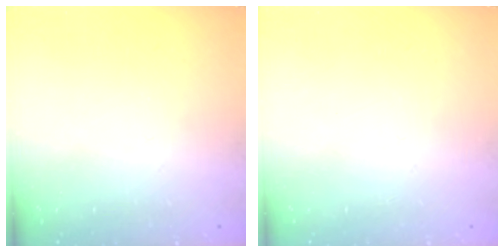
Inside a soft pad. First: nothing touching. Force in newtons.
{"total": 1.8, "press": 1.7, "slide": 0.1}